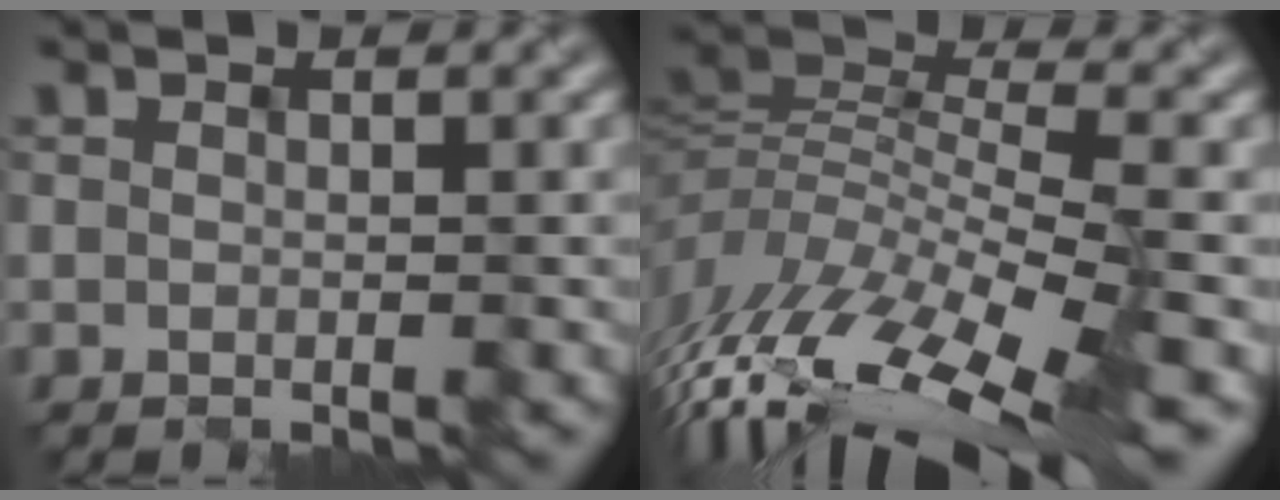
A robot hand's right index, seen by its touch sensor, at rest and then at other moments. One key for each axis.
{"total": 12.0, "fx": -5.2, "fy": 4.3, "fz": 9.9, "tx": -0.211, "ty": 0.003, "tz": -0.085}